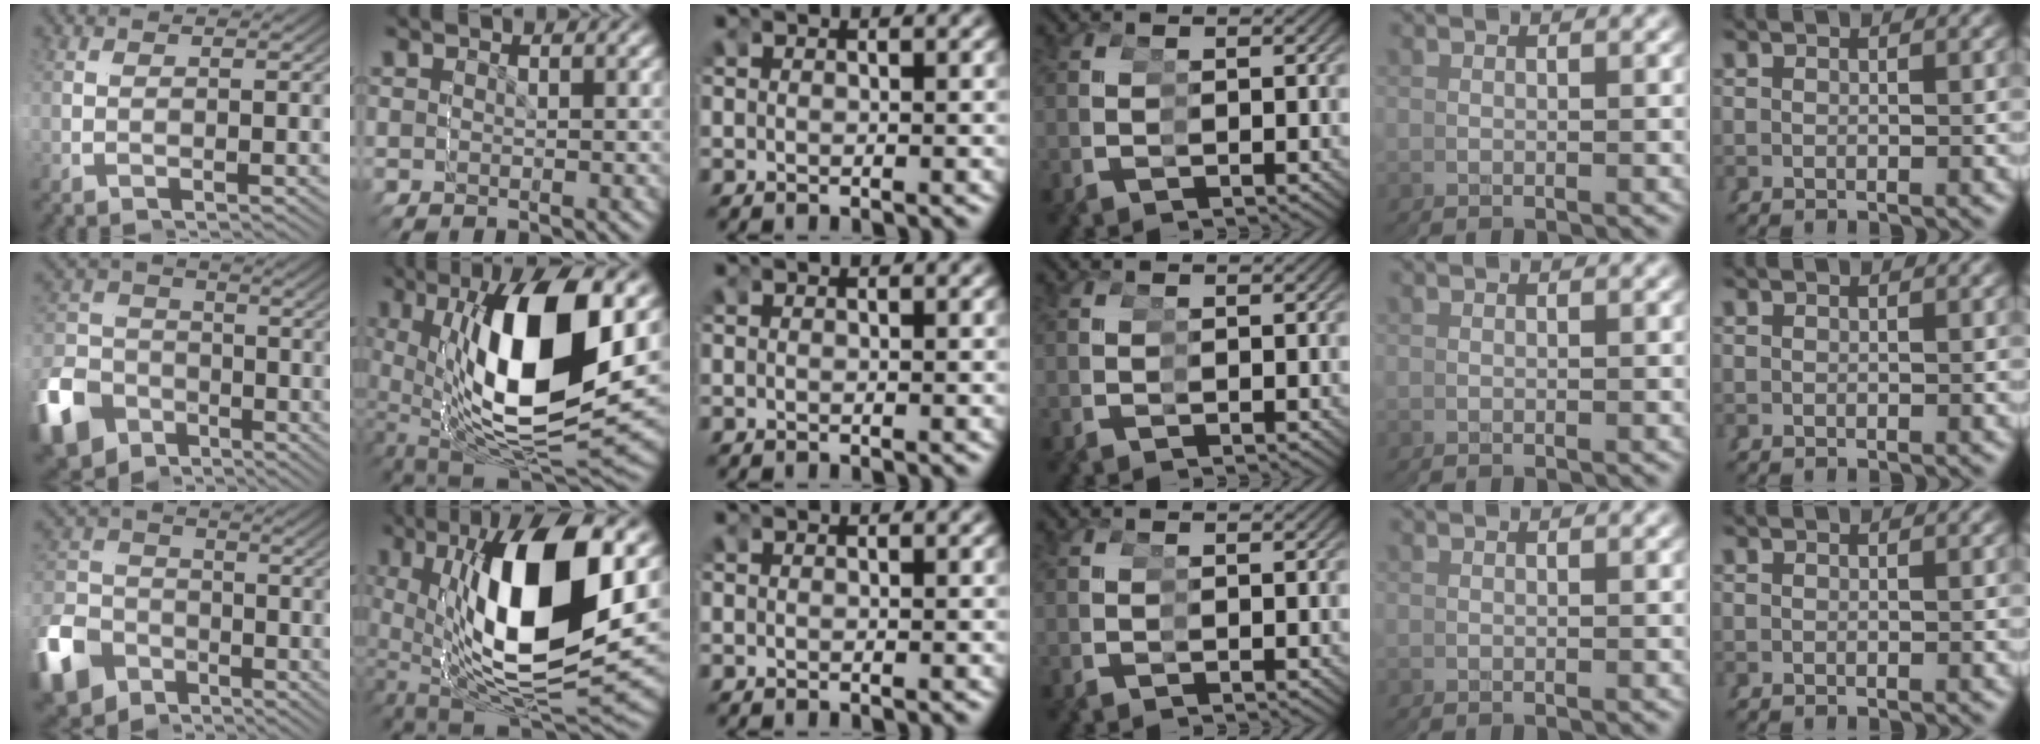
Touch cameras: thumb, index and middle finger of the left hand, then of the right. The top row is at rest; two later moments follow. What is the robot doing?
{"motion": "grasp_and_lifting", "object": "markers"}